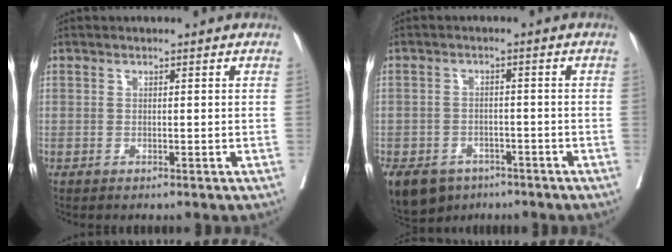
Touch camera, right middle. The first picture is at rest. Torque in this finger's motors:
{"motor_torque": [1.16, -0.97, 0.44, 0.09]}